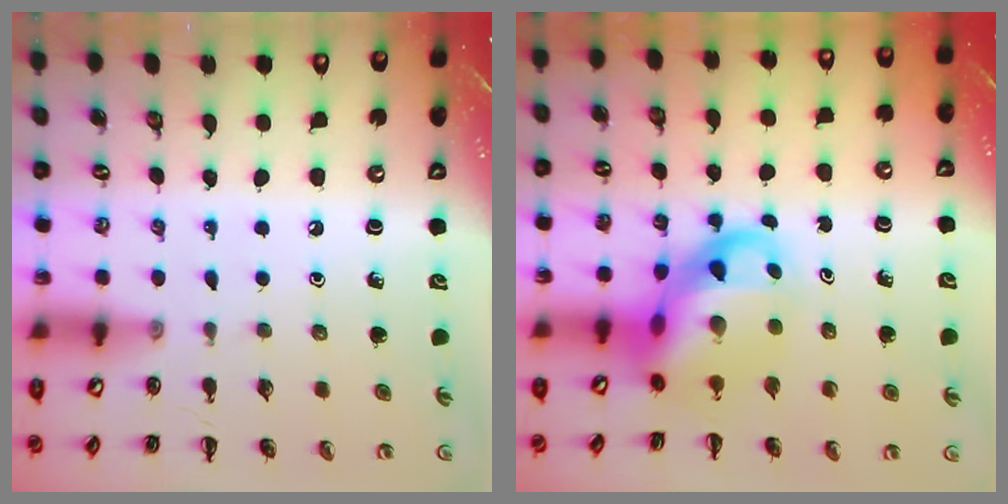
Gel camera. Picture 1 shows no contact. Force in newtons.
{"total": 11.7, "press": 11.3, "slide": 3.2}